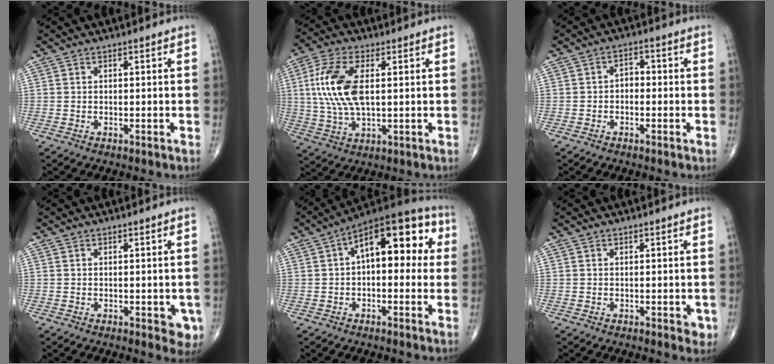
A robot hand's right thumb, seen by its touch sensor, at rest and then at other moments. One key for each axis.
{"total": 12.8, "fx": 1.9, "fy": 6.1, "fz": 11.1, "tx": -0.245, "ty": 0.001, "tz": 0.038}
{"total": 2.7, "fx": -0.7, "fy": 2.0, "fz": 1.7, "tx": -0.013, "ty": 0.018, "tz": -0.022}
{"total": 4.0, "fx": -1.0, "fy": 2.1, "fz": 3.3, "tx": -0.013, "ty": -0.003, "tz": -0.010}
{"total": 16.6, "fx": 3.1, "fy": 8.4, "fz": 14.0, "tx": -0.158, "ty": 0.043, "tz": 0.036}
{"total": 2.0, "fx": -0.2, "fy": 1.2, "fz": 1.6, "tx": -0.010, "ty": -0.002, "tz": -0.002}